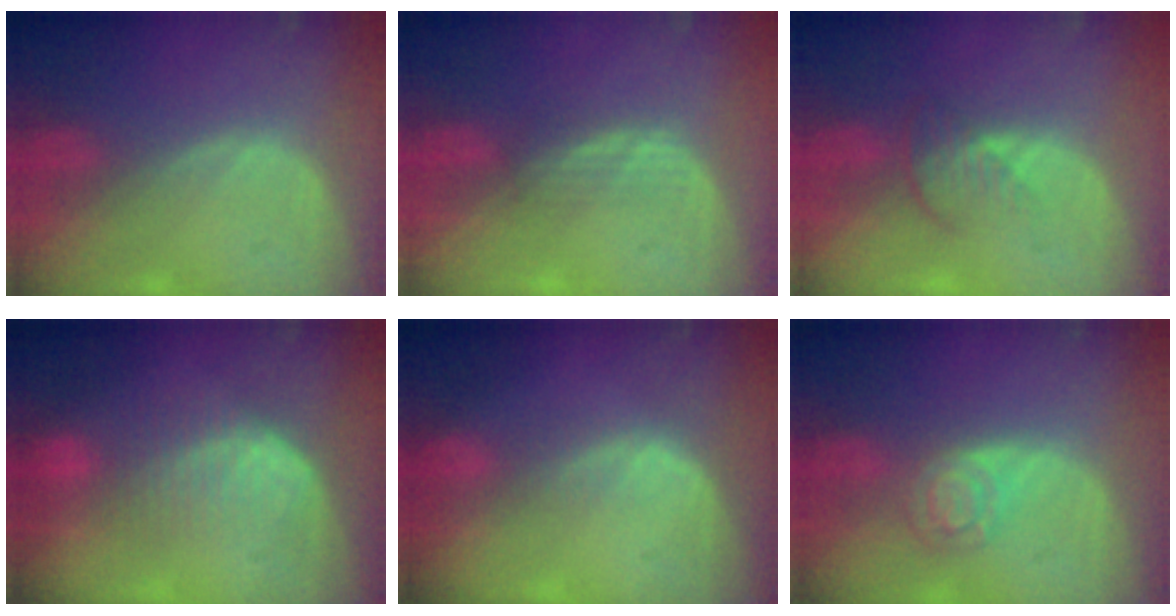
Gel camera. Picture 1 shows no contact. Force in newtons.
{"total": 2.1, "press": 2.1, "slide": 0.2}
{"total": 3.8, "press": 3.3, "slide": 1.8}
{"total": 6.8, "press": 6.7, "slide": 1.4}
{"total": 2.3, "press": 1.6, "slide": 1.6}
{"total": 5.3, "press": 4.6, "slide": 2.6}